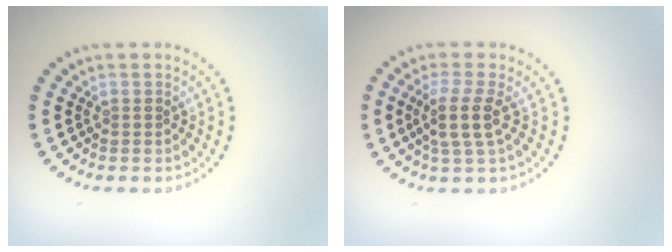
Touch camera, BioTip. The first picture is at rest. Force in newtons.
{"total": 2.9, "press": 2.3, "slide": 1.7}